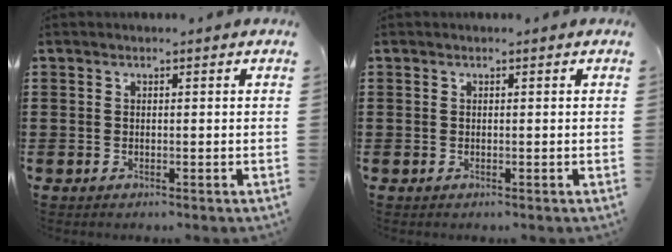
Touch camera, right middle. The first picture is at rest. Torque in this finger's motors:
{"motor_torque": [-2.14, 0.00, 0.06, -0.01]}